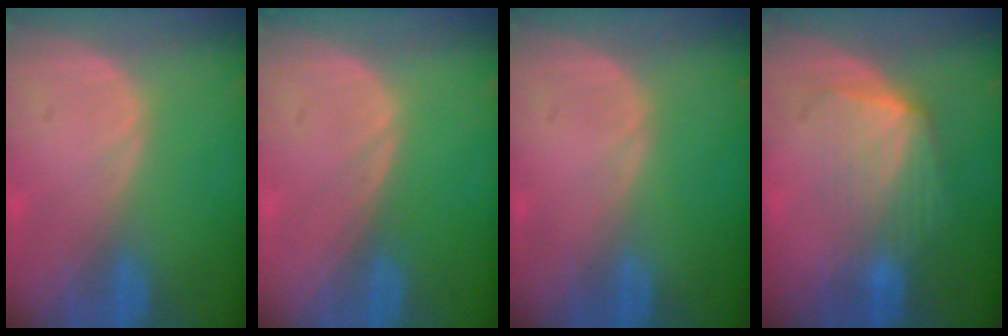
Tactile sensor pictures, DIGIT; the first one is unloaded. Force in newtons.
{"total": 0.0}
{"total": 0.0}
{"total": 7.1, "press": 6.5, "slide": 2.9}